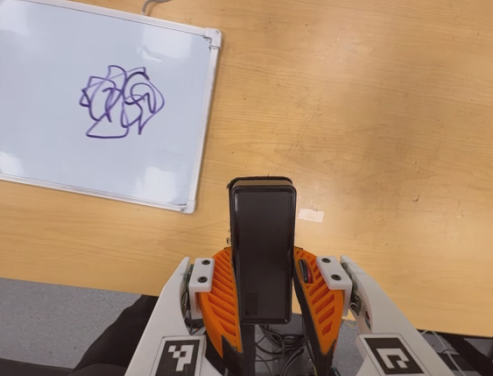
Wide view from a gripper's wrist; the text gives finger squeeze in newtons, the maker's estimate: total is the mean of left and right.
{"total": 5.6, "left": 4.0, "right": 7.3}